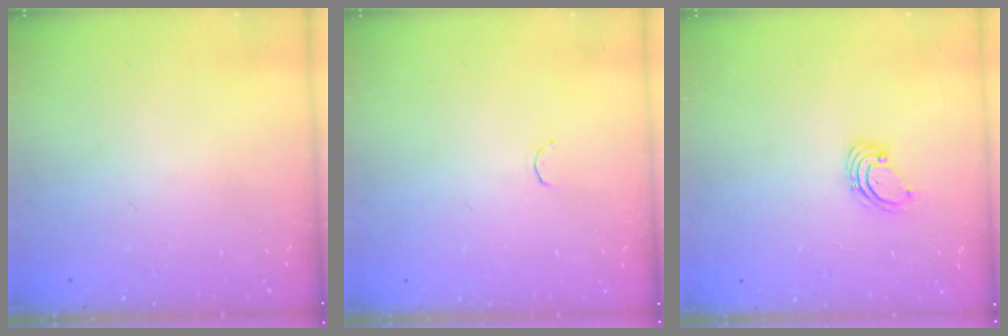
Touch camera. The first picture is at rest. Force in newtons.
{"total": 1.8, "press": 1.7, "slide": 0.4}
{"total": 1.6, "press": 1.6, "slide": 0.1}